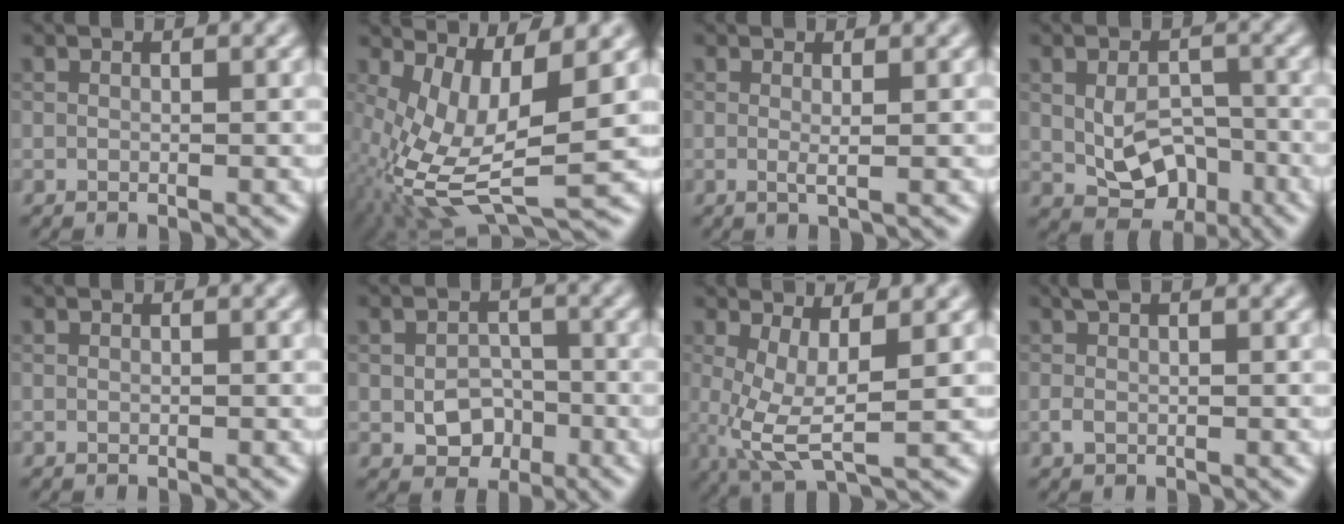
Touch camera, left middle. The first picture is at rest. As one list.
[{"total": 9.7, "force": [-0.7, 3.5, 9.1], "torque": [-0.197, -0.008, -0.008]}, {"total": 1.0, "force": [0.1, 0.2, 1.0], "torque": [-0.016, -0.003, -0.002]}, {"total": 5.2, "force": [-1.1, 3.5, 3.7], "torque": [-0.063, -0.012, -0.013]}, {"total": 0.0}, {"total": 3.4, "force": [-1.0, 2.6, 2.0], "torque": [-0.028, -0.003, -0.016]}, {"total": 5.0, "force": [0.4, 1.5, 4.8], "torque": [-0.097, -0.009, 0.010]}, {"total": 1.4, "force": [0.4, 0.8, 1.1], "torque": [-0.025, 0.006, 0.005]}]